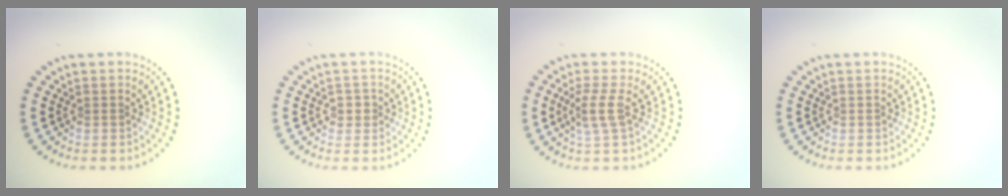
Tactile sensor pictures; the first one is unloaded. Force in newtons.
{"total": 1.1, "press": 1.0, "slide": 0.5}
{"total": 2.2, "press": 1.7, "slide": 1.5}
{"total": 0.0}